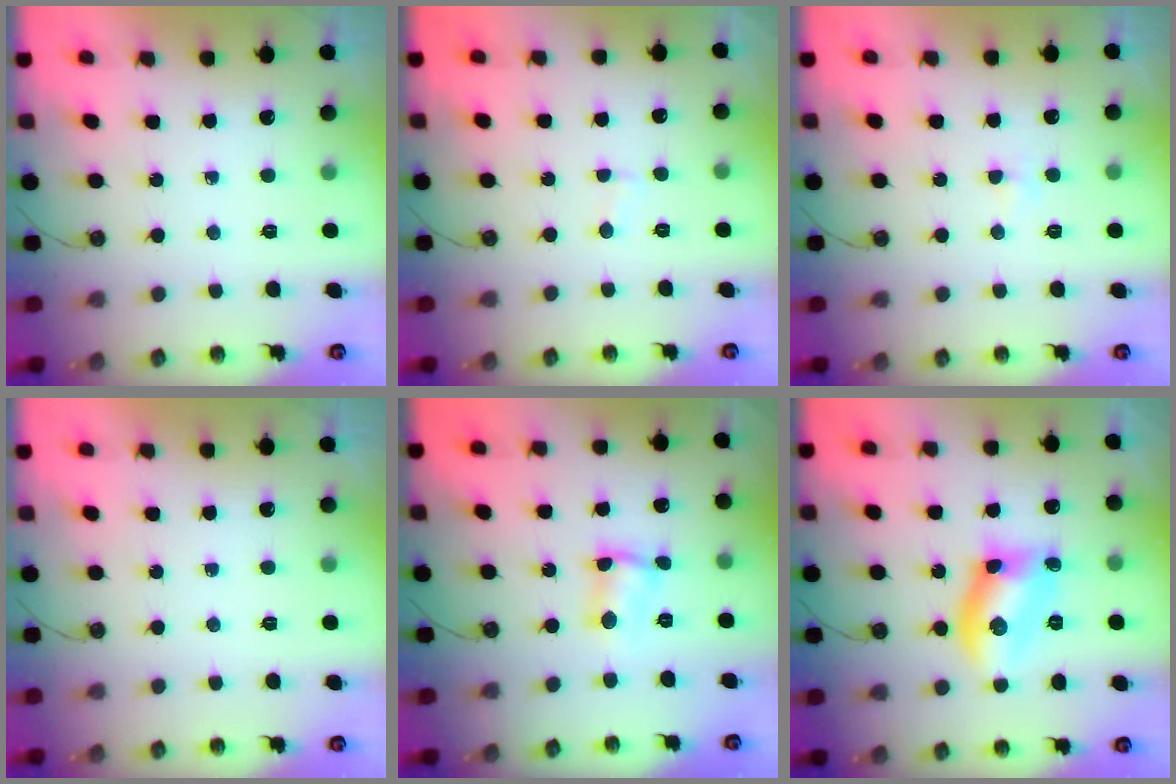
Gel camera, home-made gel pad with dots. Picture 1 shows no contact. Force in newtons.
{"total": 1.8, "press": 1.8, "slide": 0.1}
{"total": 2.3, "press": 2.3, "slide": 0.4}
{"total": 0.0}
{"total": 4.1, "press": 3.8, "slide": 1.6}
{"total": 10.9, "press": 10.9, "slide": 0.3}